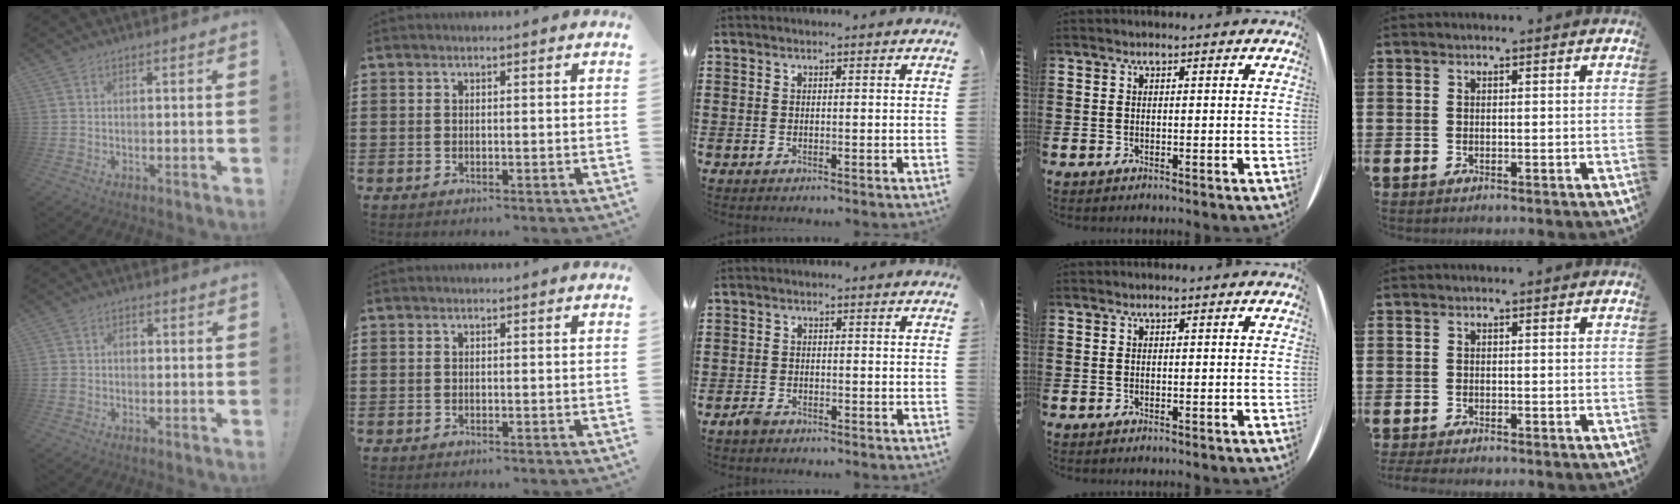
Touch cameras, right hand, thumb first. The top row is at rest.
{"thumb": {"total": 2.7, "force": [-1.0, 2.1, 1.4], "torque": [-0.032, 0.012, -0.017]}, "middle": {"total": 1.4, "force": [-1.1, 0.7, 0.5], "torque": [-0.020, -0.002, -0.025]}, "little": {"total": 0.8, "force": [-0.7, 0.1, 0.5], "torque": [-0.009, -0.002, -0.014]}}